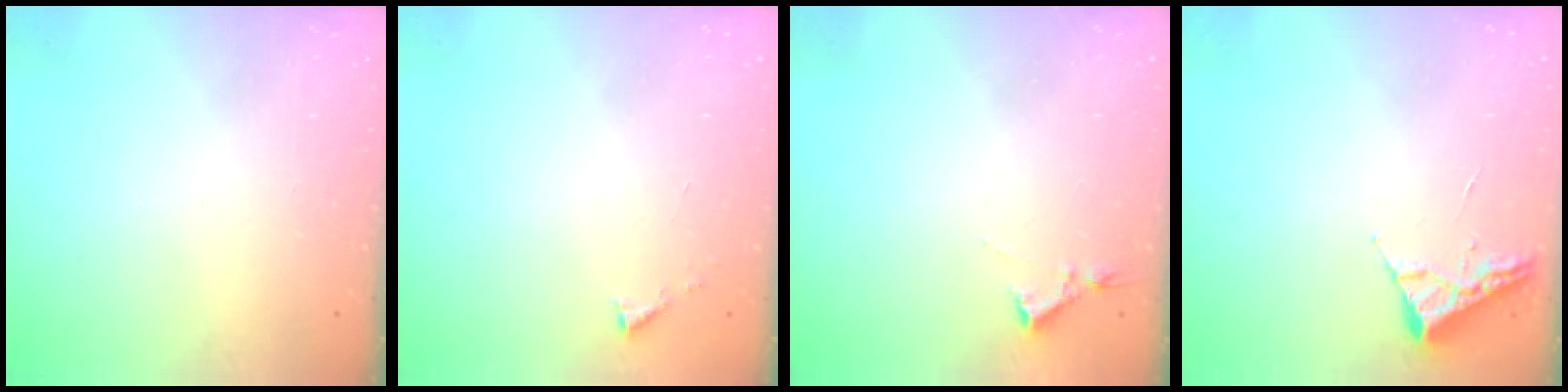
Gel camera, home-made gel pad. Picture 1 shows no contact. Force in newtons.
{"total": 2.9, "press": 2.9, "slide": 0.4}
{"total": 2.9, "press": 2.9, "slide": 0.5}
{"total": 2.6, "press": 2.6, "slide": 0.3}